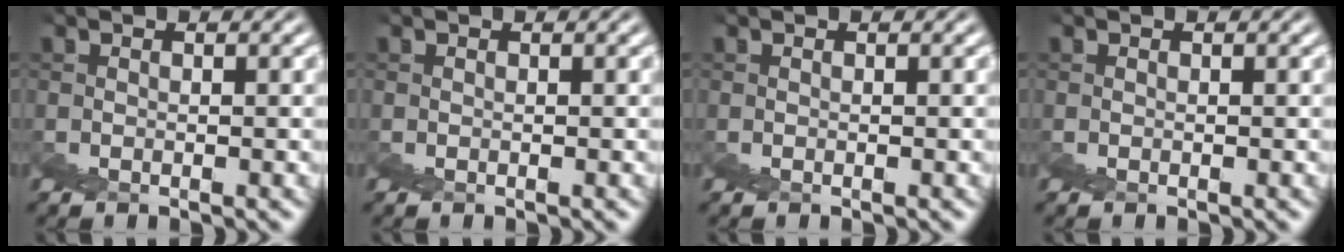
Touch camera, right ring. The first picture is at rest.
{"total": 0.0}
{"total": 0.0}
{"total": 0.0}